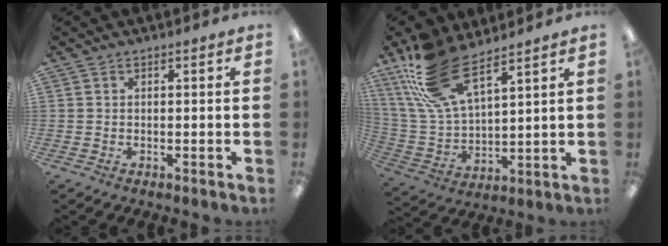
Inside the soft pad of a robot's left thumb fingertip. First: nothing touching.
{"total": 18.9, "force": [12.1, 7.9, 12.1], "torque": [-0.276, -0.041, 0.219]}